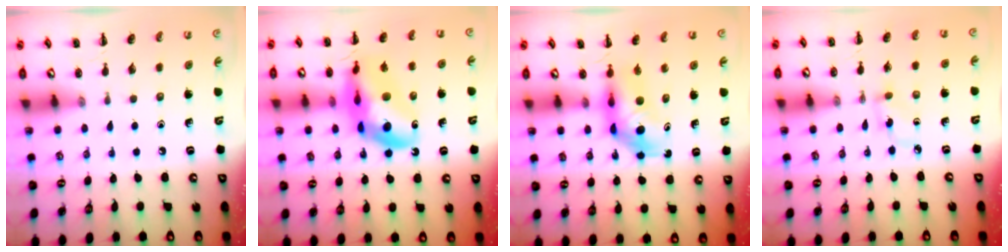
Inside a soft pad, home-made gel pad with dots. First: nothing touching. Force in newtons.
{"total": 17.0, "press": 16.5, "slide": 4.3}
{"total": 5.1, "press": 5.0, "slide": 0.6}
{"total": 4.6, "press": 4.4, "slide": 1.5}